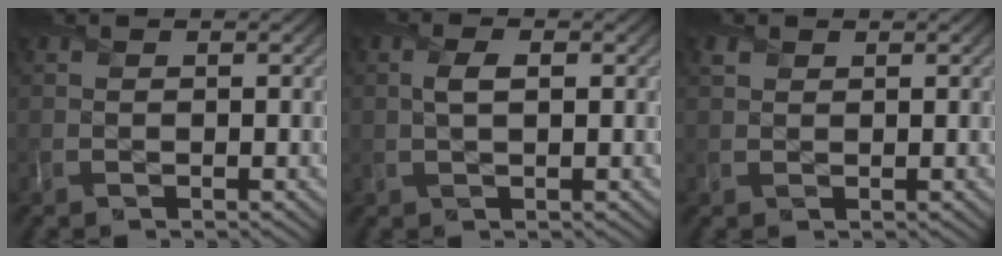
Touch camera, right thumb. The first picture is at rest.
{"total": 2.0, "force": [0.4, 0.8, 1.8], "torque": [-0.038, 0.004, 0.005]}
{"total": 0.8, "force": [0.7, 0.5, 0.1], "torque": [-0.006, 0.000, 0.015]}